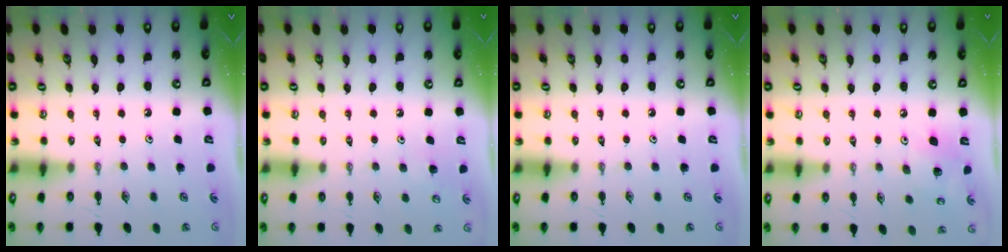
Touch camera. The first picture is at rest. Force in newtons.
{"total": 4.3, "press": 4.3, "slide": 0.4}
{"total": 0.0}
{"total": 9.3, "press": 9.2, "slide": 1.6}